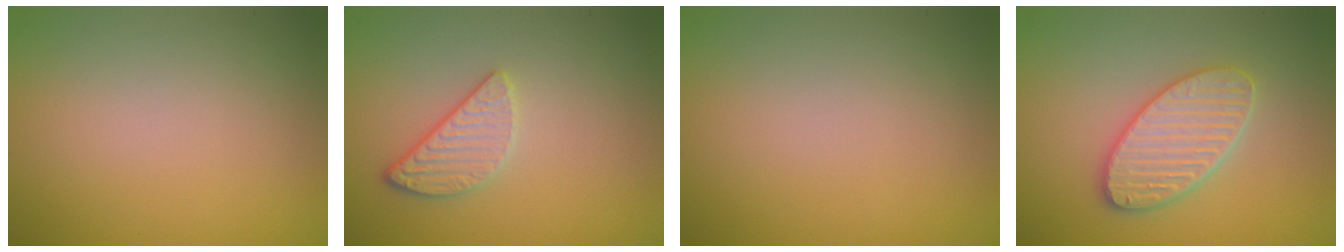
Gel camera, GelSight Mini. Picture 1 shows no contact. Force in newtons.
{"total": 2.4, "press": 2.1, "slide": 1.1}
{"total": 0.0}
{"total": 4.4, "press": 4.3, "slide": 0.5}